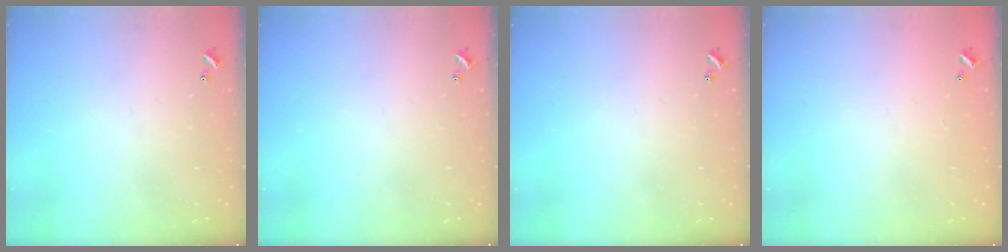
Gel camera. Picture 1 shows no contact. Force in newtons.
{"total": 0.0}
{"total": 0.0}
{"total": 3.0, "press": 3.0, "slide": 0.1}